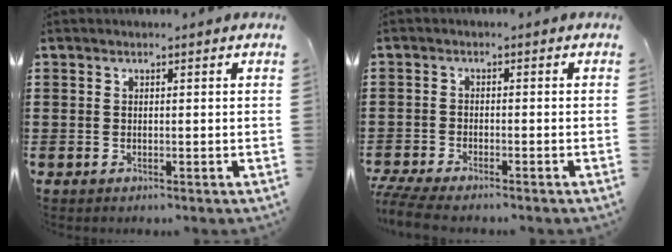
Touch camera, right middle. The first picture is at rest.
{"total": 3.2, "force": [-2.9, 0.1, 1.2], "torque": [-0.041, -0.010, -0.065]}